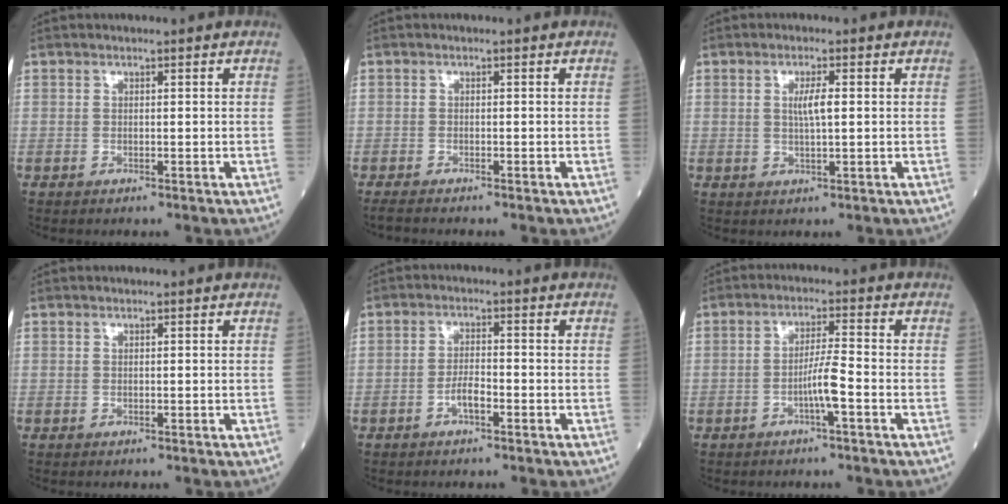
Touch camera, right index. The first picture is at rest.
{"total": 2.0, "force": [-1.8, -0.1, 0.9], "torque": [-0.019, -0.005, -0.029]}
{"total": 3.0, "force": [0.5, 0.2, 2.9], "torque": [-0.056, -0.002, 0.008]}
{"total": 0.0}
{"total": 2.8, "force": [-1.4, 0.8, 2.3], "torque": [-0.041, 0.004, -0.026]}
{"total": 4.1, "force": [-1.7, -0.3, 3.7], "torque": [-0.069, 0.003, -0.033]}